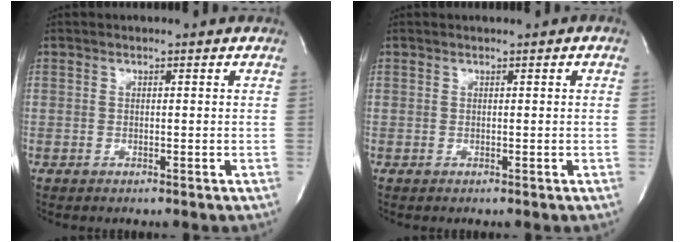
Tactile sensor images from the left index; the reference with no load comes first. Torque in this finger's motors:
{"motor_torque": [0.18, -0.15, 0.07, 0.03]}